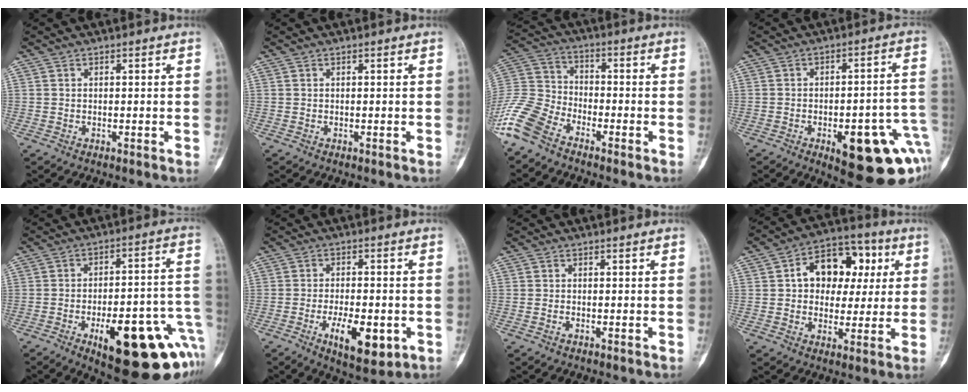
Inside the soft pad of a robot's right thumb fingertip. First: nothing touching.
{"total": 0.0}
{"total": 11.9, "force": [-8.5, 6.2, 5.5], "torque": [-0.115, 0.037, -0.179]}
{"total": 19.0, "force": [-6.9, 7.0, 16.2], "torque": [-0.138, 0.036, -0.068]}
{"total": 24.5, "force": [-9.3, 8.7, 21.0], "torque": [-0.207, 0.043, -0.110]}
{"total": 10.1, "force": [-3.6, 4.2, 8.5], "torque": [-0.127, 0.002, -0.048]}
{"total": 0.7, "force": [-0.4, 0.4, 0.5], "torque": [-0.012, 0.004, -0.005]}
{"total": 14.1, "force": [3.0, 10.2, 9.3], "torque": [-0.087, 0.018, 0.038]}